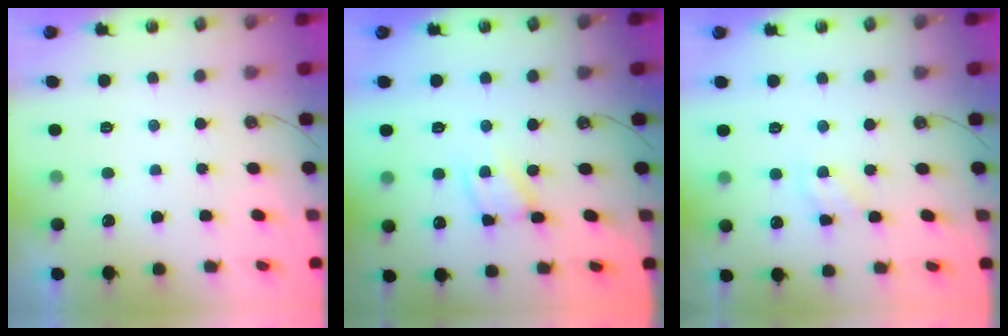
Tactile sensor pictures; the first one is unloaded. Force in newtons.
{"total": 4.0, "press": 4.0, "slide": 0.2}
{"total": 4.2, "press": 4.2, "slide": 0.2}